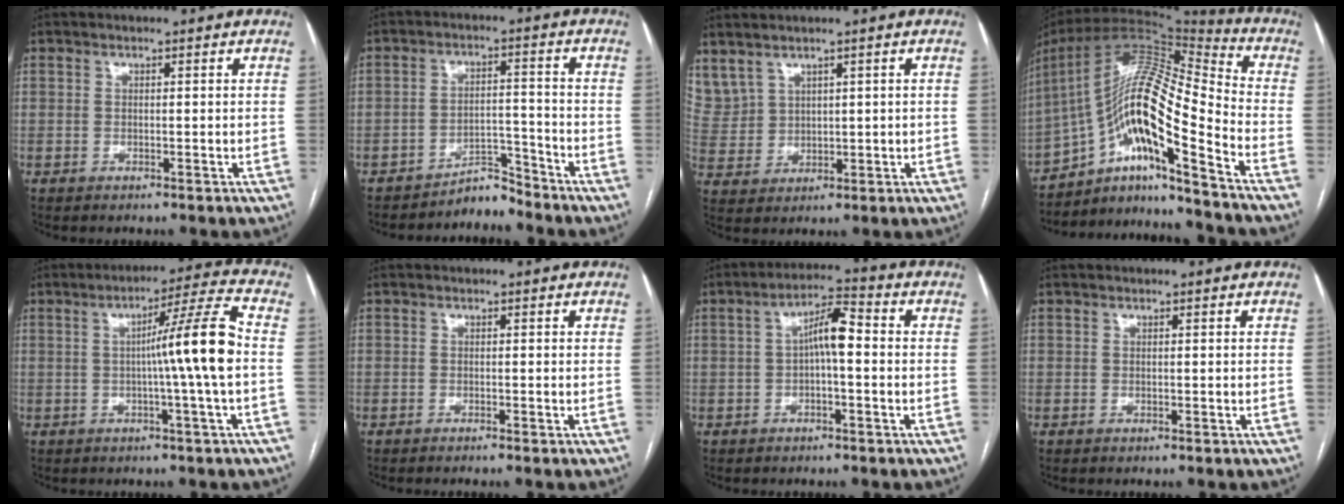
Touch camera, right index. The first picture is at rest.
{"total": 4.1, "force": [-4.1, 0.6, -0.4], "torque": [0.015, 0.013, -0.065]}
{"total": 8.9, "force": [5.5, 6.1, 3.3], "torque": [-0.104, 0.024, 0.139]}
{"total": 19.7, "force": [-10.6, 1.9, 16.5], "torque": [-0.320, 0.015, -0.184]}
{"total": 9.8, "force": [-0.5, -2.0, 9.6], "torque": [-0.145, 0.008, -0.004]}
{"total": 0.9, "force": [-0.7, -0.3, 0.4], "torque": [-0.005, 0.004, -0.013]}
{"total": 5.8, "force": [-0.1, 1.3, 5.6], "torque": [-0.097, 0.023, -0.003]}
{"total": 0.0}